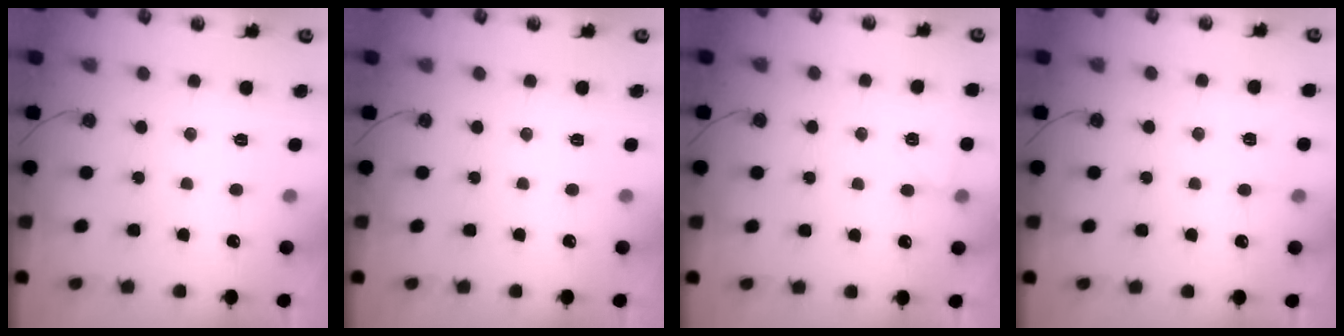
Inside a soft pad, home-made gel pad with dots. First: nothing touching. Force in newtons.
{"total": 0.0}
{"total": 3.7, "press": 3.1, "slide": 2.1}
{"total": 5.0, "press": 4.7, "slide": 1.8}